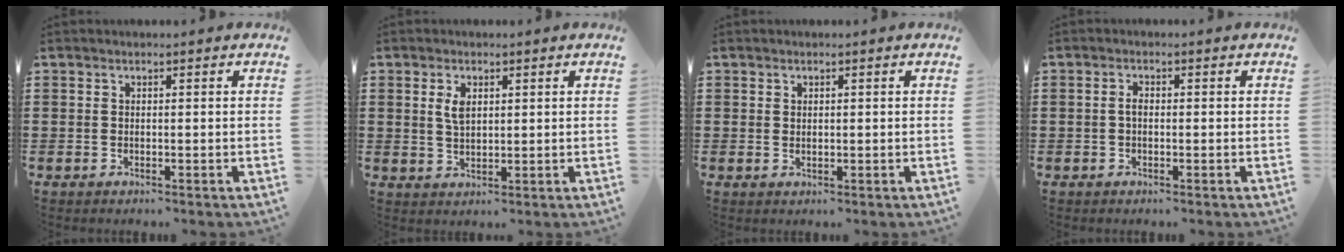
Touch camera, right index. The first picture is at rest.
{"total": 2.8, "force": [1.2, 1.4, 2.1], "torque": [-0.047, 0.006, 0.021]}
{"total": 0.7, "force": [0.4, 0.5, 0.2], "torque": [-0.007, 0.004, 0.008]}
{"total": 1.2, "force": [-0.1, 0.6, 1.0], "torque": [-0.019, 0.001, -0.002]}